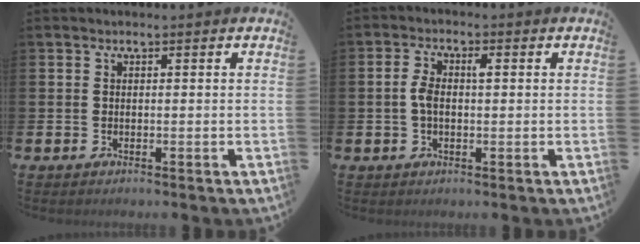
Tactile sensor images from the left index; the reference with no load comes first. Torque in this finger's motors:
{"motor_torque": [0.46, 0.37, 0.53, 0.07]}